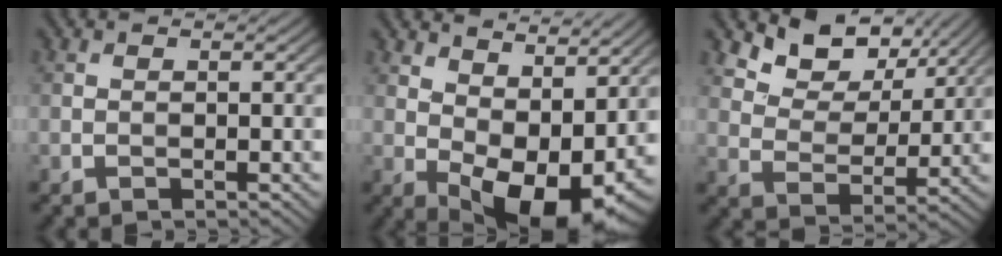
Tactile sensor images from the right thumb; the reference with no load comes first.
{"total": 12.8, "force": [2.8, 7.1, 10.2], "torque": [-0.153, -0.010, 0.066]}
{"total": 8.7, "force": [6.1, 4.8, 4.0], "torque": [-0.082, -0.012, 0.116]}